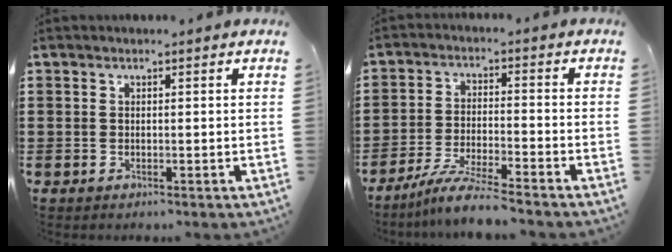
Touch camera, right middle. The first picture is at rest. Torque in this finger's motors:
{"motor_torque": [1.19, -0.94, 0.22, 0.13]}